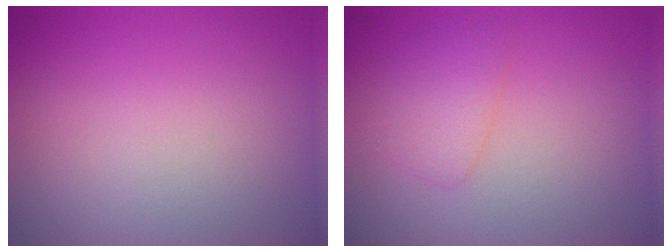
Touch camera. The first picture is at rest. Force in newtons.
{"total": 2.2, "press": 2.2, "slide": 0.2}